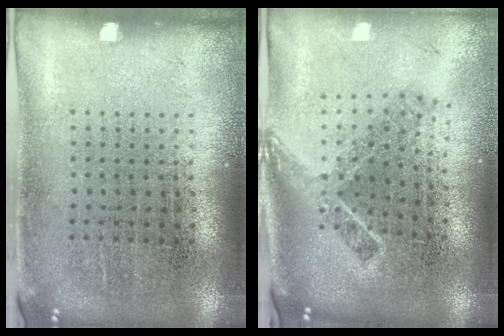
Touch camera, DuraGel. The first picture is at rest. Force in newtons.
{"total": 2.1, "press": 1.5, "slide": 1.5}